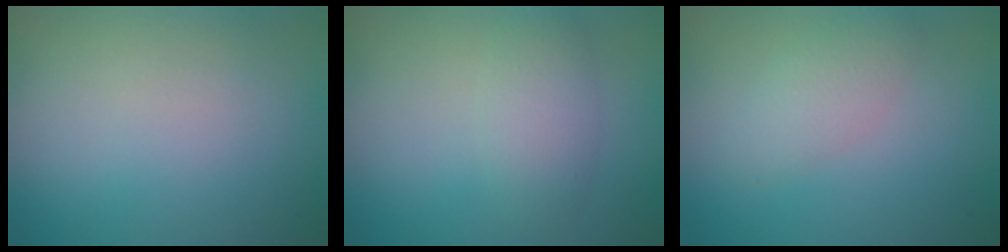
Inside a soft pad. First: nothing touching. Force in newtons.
{"total": 2.5, "press": 2.5, "slide": 0.1}
{"total": 2.2, "press": 2.2, "slide": 0.1}